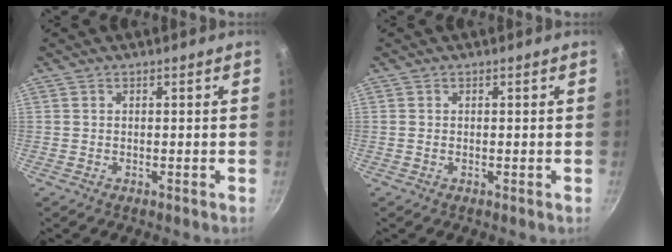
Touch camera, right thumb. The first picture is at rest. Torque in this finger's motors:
{"motor_torque": [1.63, 1.62, 0.45, -0.13, 0.05]}